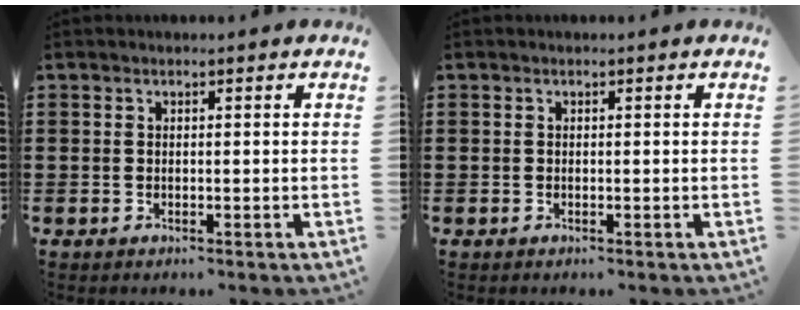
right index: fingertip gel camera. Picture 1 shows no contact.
{"total": 0.0}